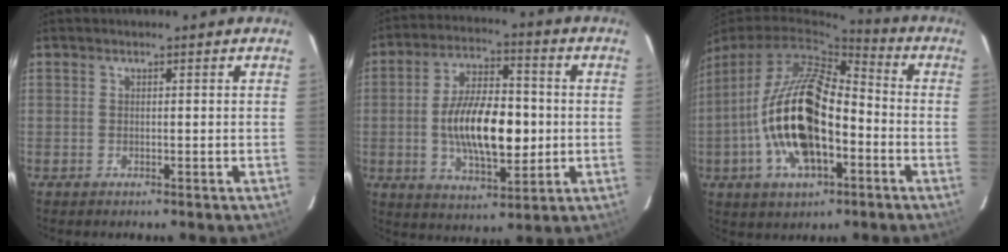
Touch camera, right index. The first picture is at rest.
{"total": 15.7, "force": [-1.3, 6.9, 14.0], "torque": [-0.253, 0.006, -0.016]}
{"total": 19.1, "force": [-4.7, 8.5, 16.4], "torque": [-0.322, -0.007, -0.082]}